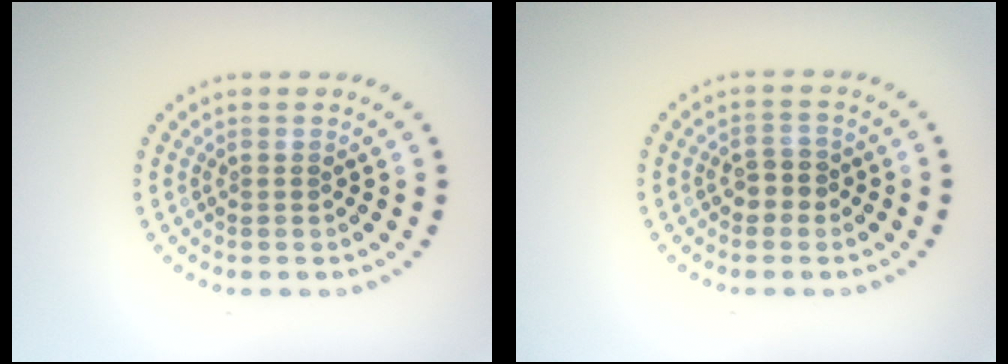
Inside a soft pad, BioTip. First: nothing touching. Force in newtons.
{"total": 1.9, "press": 1.8, "slide": 0.5}